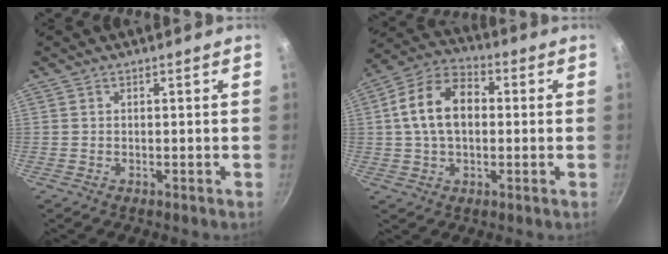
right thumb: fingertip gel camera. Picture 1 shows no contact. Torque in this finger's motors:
{"motor_torque": [-0.59, 0.90, 1.22, -0.02, 0.33]}